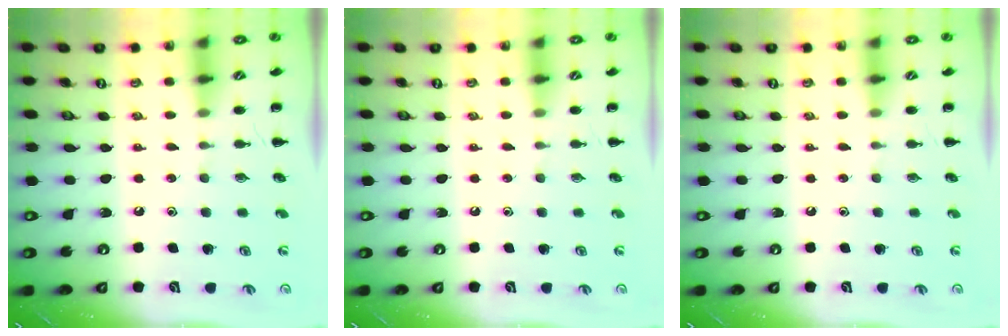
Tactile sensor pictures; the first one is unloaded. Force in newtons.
{"total": 0.0}
{"total": 0.0}